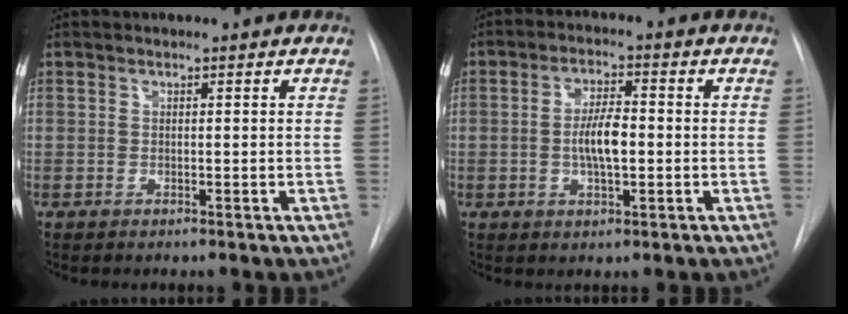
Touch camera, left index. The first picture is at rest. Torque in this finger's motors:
{"motor_torque": [1.18, 0.13, 0.23, 0.09]}